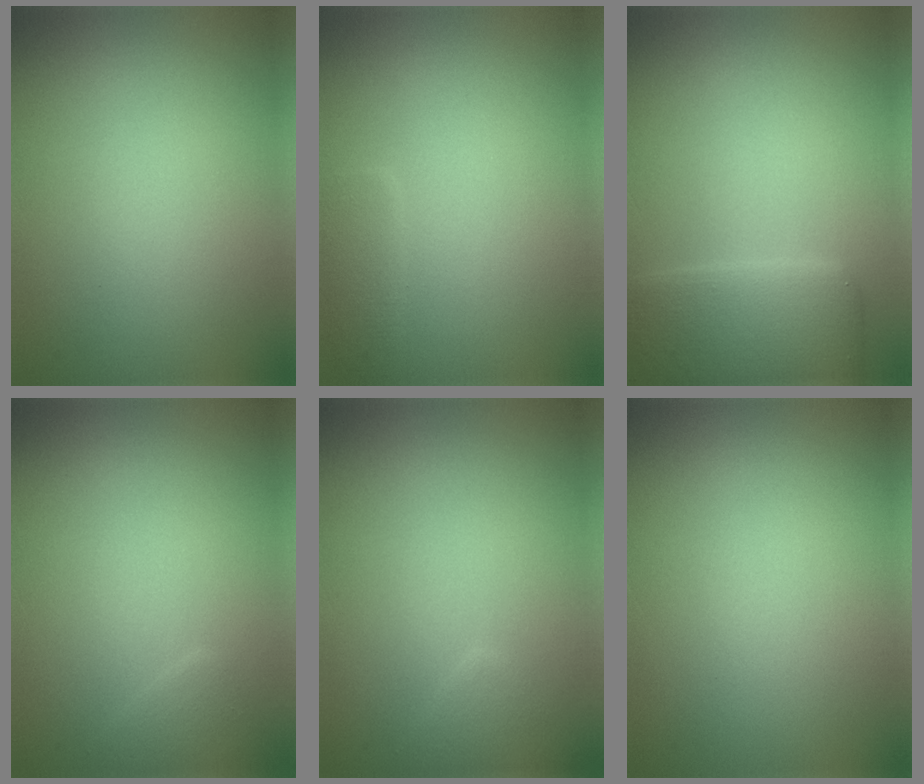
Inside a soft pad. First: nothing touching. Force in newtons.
{"total": 1.6, "press": 1.6, "slide": 0.0}
{"total": 5.4, "press": 5.4, "slide": 0.1}
{"total": 1.2, "press": 1.2, "slide": 0.1}
{"total": 1.8, "press": 1.8, "slide": 0.1}
{"total": 0.0}